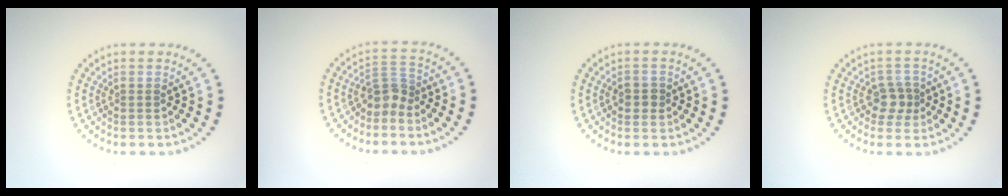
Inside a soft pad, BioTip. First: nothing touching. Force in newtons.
{"total": 2.4, "press": 1.7, "slide": 1.7}
{"total": 1.5, "press": 1.5, "slide": 0.3}
{"total": 2.1, "press": 1.7, "slide": 1.1}